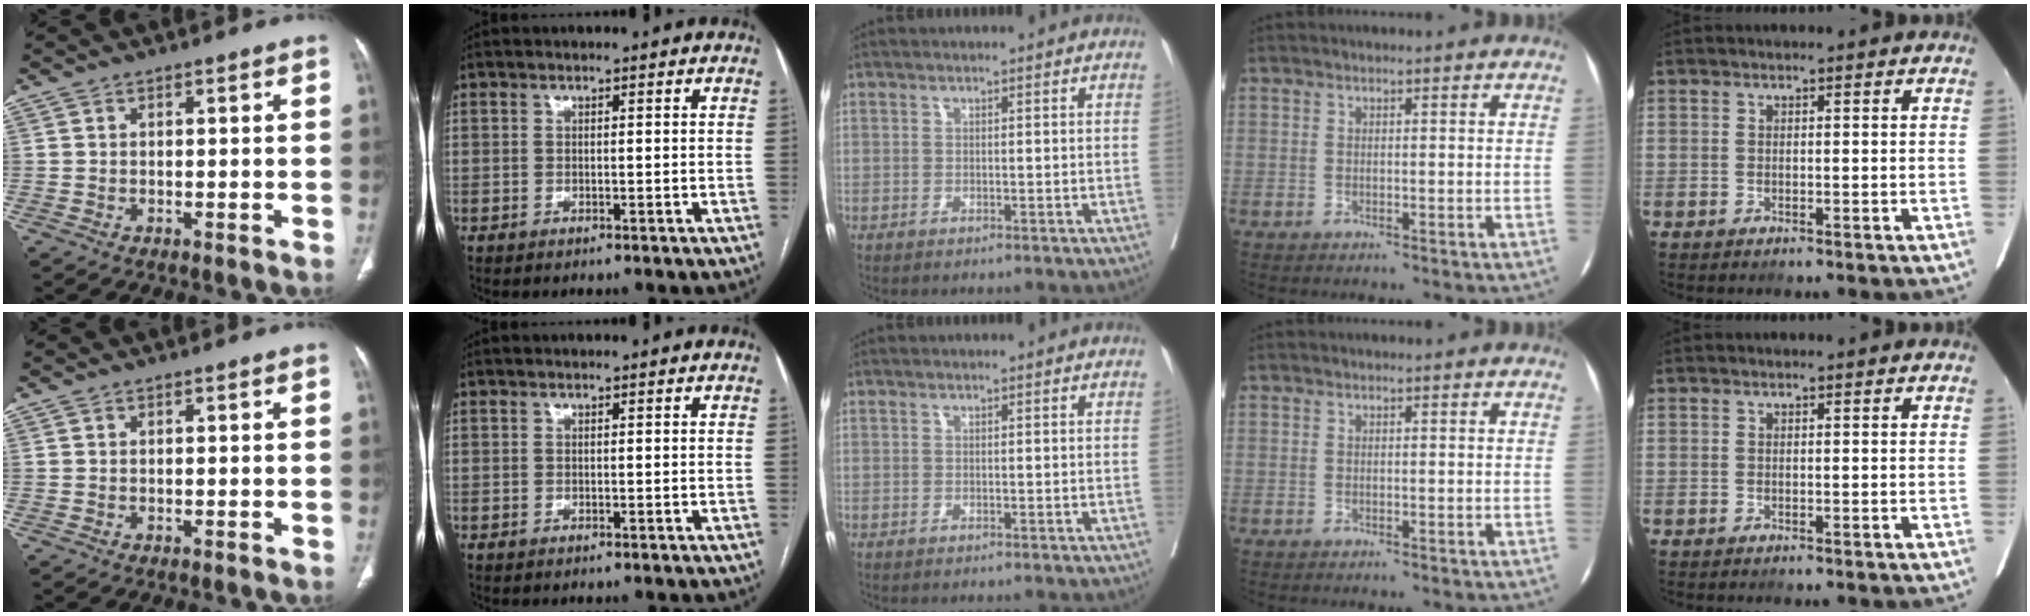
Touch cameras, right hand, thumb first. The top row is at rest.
{}